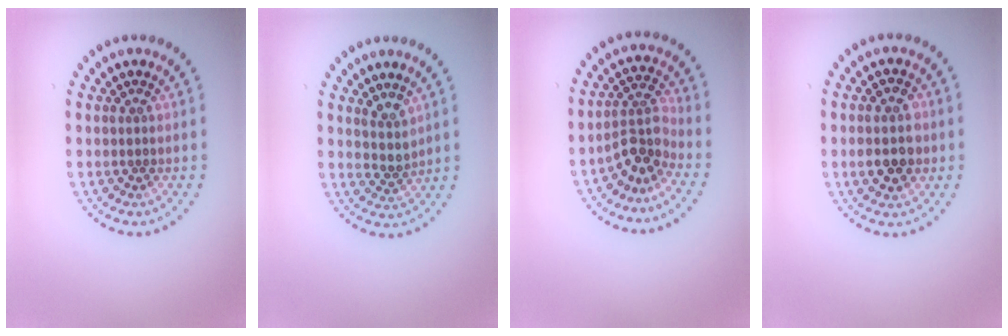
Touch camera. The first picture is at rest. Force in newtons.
{"total": 1.8, "press": 1.3, "slide": 1.3}
{"total": 3.3, "press": 2.3, "slide": 2.4}
{"total": 4.0, "press": 4.0, "slide": 0.3}